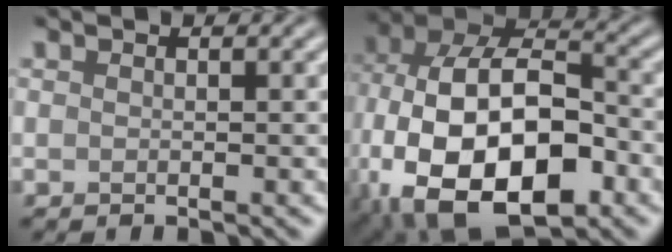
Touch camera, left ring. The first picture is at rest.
{"total": 17.6, "force": [-5.6, 10.5, 13.0], "torque": [-0.238, -0.009, -0.093]}